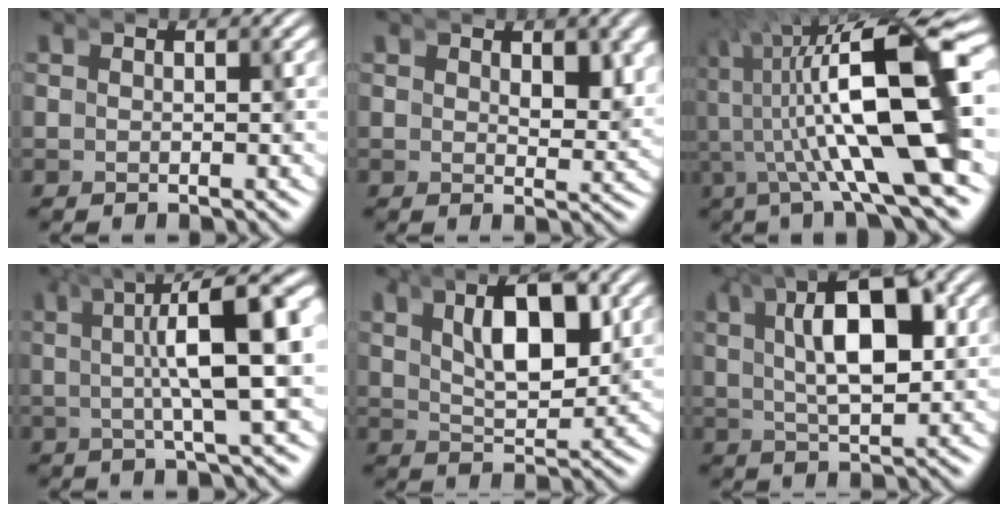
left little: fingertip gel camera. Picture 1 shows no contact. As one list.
[{"total": 2.0, "force": [1.1, 0.8, 1.4], "torque": [-0.031, -0.013, 0.018]}, {"total": 11.1, "force": [-2.5, 3.4, 10.3], "torque": [-0.157, -0.004, -0.045]}, {"total": 9.5, "force": [1.6, 3.2, 8.8], "torque": [-0.104, 0.013, 0.012]}, {"total": 6.1, "force": [1.0, 3.3, 5.0], "torque": [-0.079, -0.005, 0.012]}, {"total": 6.3, "force": [1.2, 2.5, 5.6], "torque": [-0.090, -0.006, 0.016]}]